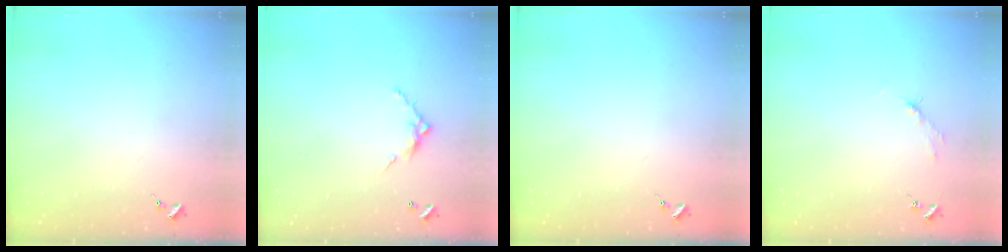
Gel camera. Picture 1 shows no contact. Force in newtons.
{"total": 6.7, "press": 6.7, "slide": 0.4}
{"total": 0.0}
{"total": 2.7, "press": 2.7, "slide": 0.4}